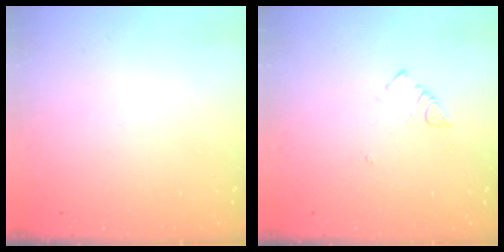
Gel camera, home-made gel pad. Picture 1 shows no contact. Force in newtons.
{"total": 3.0, "press": 2.9, "slide": 0.4}